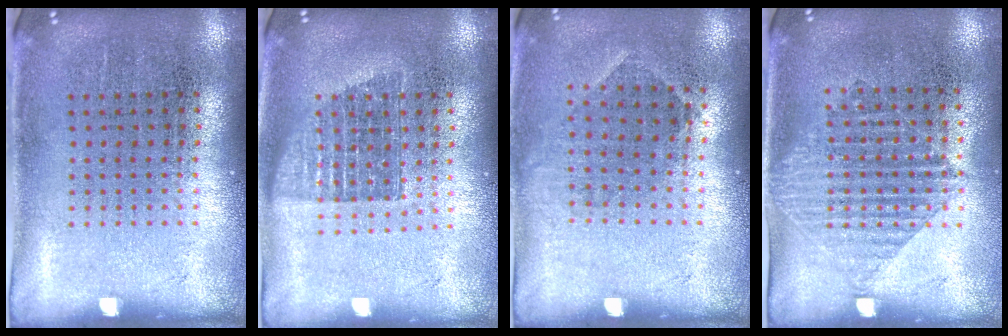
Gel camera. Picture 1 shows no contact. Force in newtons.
{"total": 1.2, "press": 1.0, "slide": 0.7}
{"total": 0.8, "press": 0.7, "slide": 0.5}
{"total": 1.2, "press": 1.0, "slide": 0.6}